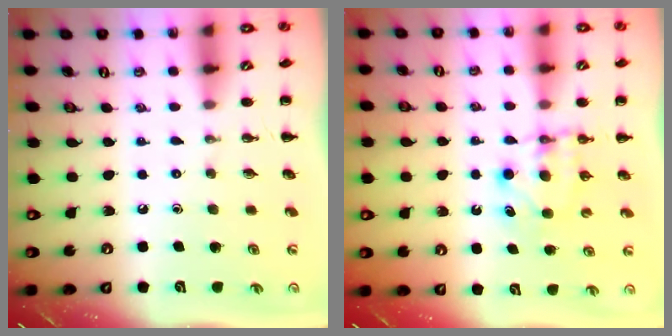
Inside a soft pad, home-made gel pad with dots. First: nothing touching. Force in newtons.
{"total": 6.3, "press": 6.1, "slide": 1.3}